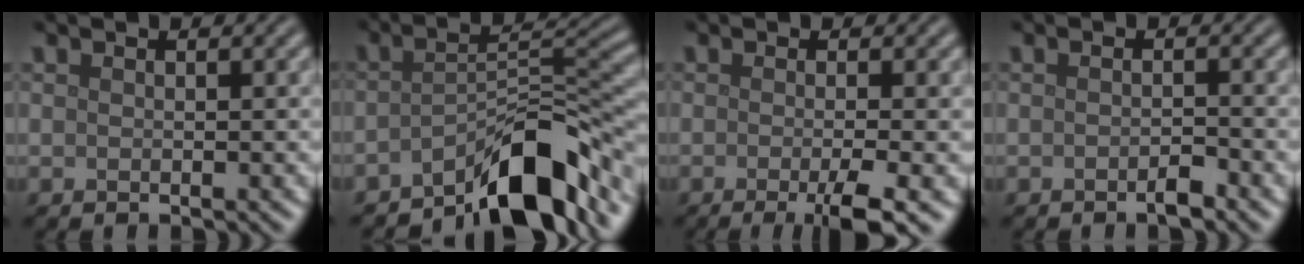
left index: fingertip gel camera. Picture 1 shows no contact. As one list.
[{"total": 8.4, "force": [-5.6, 2.1, 5.9], "torque": [-0.078, 0.014, -0.093]}, {"total": 4.1, "force": [-1.5, 0.8, 3.7], "torque": [-0.055, -0.008, -0.028]}, {"total": 1.3, "force": [-0.9, 0.2, 0.9], "torque": [-0.016, -0.003, -0.016]}]